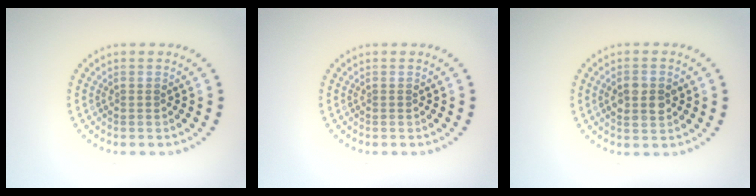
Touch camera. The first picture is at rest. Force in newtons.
{"total": 0.0}
{"total": 2.7, "press": 2.7, "slide": 0.1}